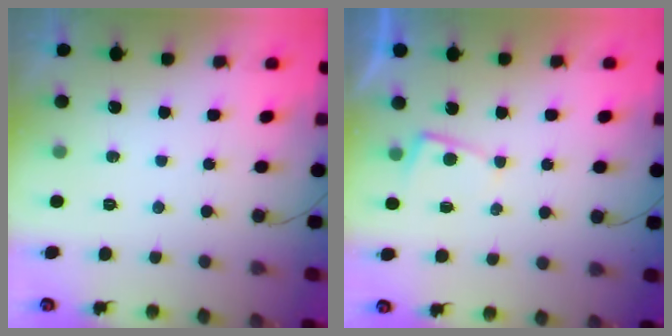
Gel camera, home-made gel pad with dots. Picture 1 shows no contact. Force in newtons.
{"total": 2.6, "press": 2.6, "slide": 0.4}